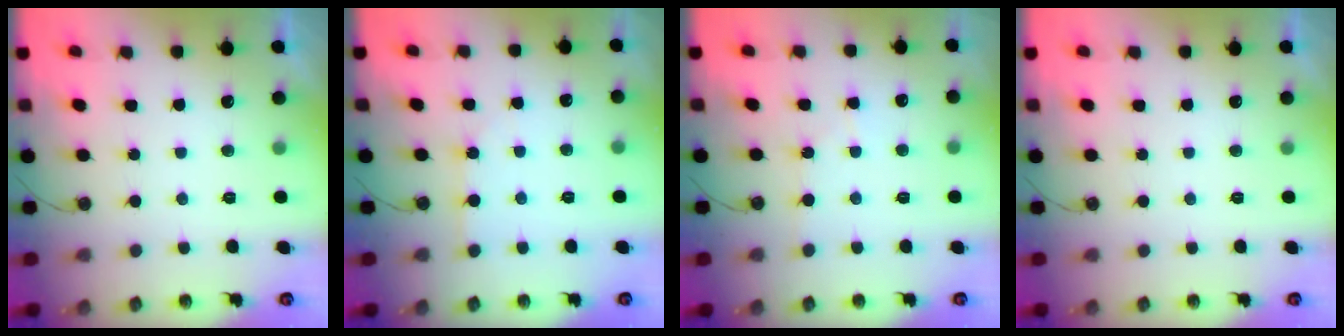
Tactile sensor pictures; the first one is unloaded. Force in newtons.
{"total": 2.8, "press": 2.8, "slide": 0.4}
{"total": 3.9, "press": 3.9, "slide": 0.5}
{"total": 0.0}